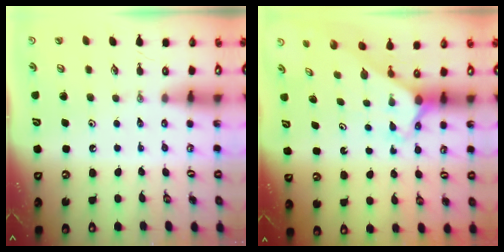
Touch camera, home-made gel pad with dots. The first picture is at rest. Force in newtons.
{"total": 2.3, "press": 2.3, "slide": 0.2}